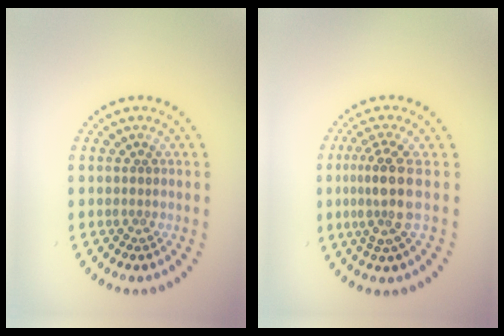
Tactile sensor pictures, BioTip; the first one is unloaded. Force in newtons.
{"total": 3.7, "press": 2.9, "slide": 2.3}